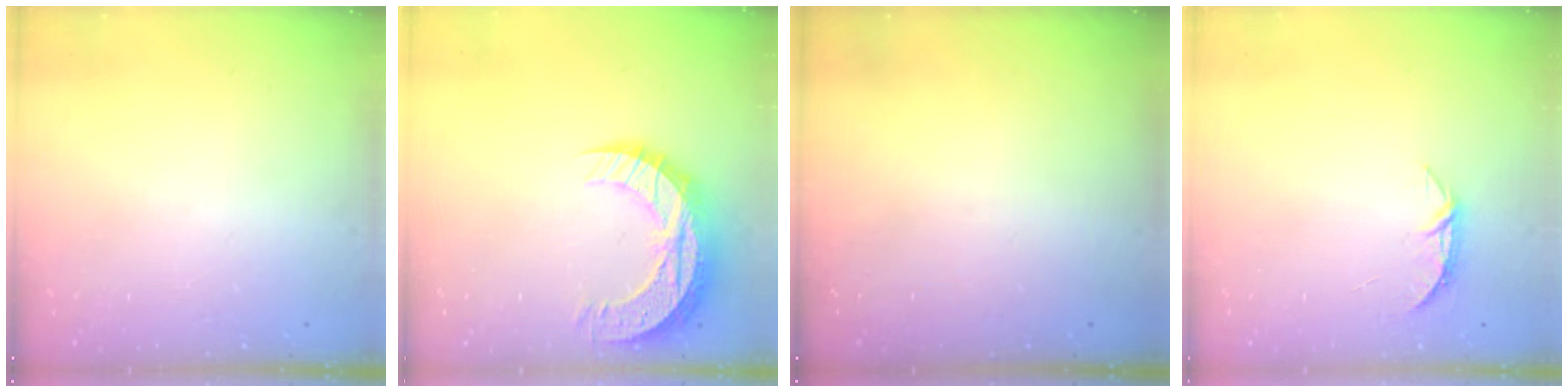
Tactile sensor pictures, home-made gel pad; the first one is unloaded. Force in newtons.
{"total": 12.7, "press": 12.7, "slide": 0.9}
{"total": 0.0}
{"total": 5.7, "press": 5.6, "slide": 0.4}